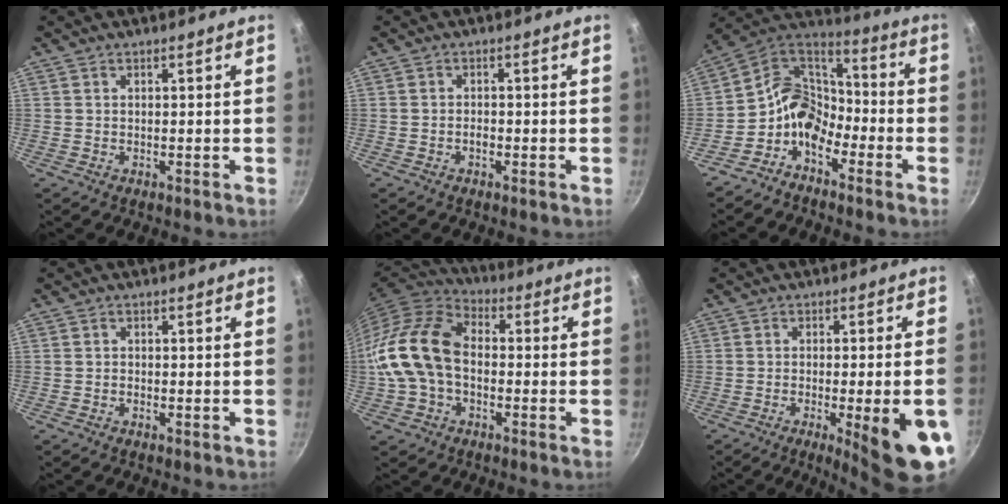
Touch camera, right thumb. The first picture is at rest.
{"total": 1.3, "force": [-0.6, 0.7, 0.8], "torque": [-0.012, 0.008, -0.011]}
{"total": 11.4, "force": [-5.5, 8.1, 5.8], "torque": [-0.078, 0.067, -0.138]}
{"total": 0.7, "force": [-0.4, 0.4, 0.4], "torque": [-0.009, 0.003, -0.010]}
{"total": 15.7, "force": [-1.2, 10.9, 11.1], "torque": [-0.197, 0.039, -0.037]}
{"total": 14.4, "force": [-5.1, 2.8, 13.1], "torque": [-0.151, 0.007, -0.062]}